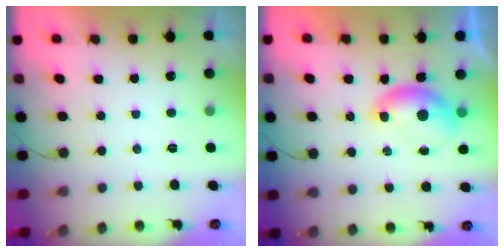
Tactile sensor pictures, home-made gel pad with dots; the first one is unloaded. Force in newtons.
{"total": 6.9, "press": 6.9, "slide": 1.1}